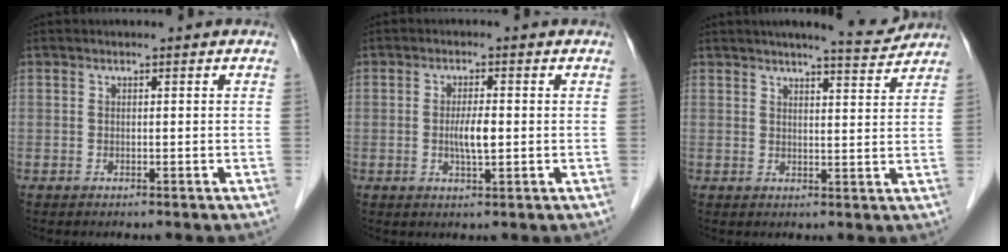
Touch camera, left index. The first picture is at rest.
{"total": 3.3, "force": [-0.4, 0.6, 3.2], "torque": [-0.063, -0.005, -0.005]}
{"total": 5.9, "force": [5.6, 0.1, 2.0], "torque": [-0.034, -0.005, 0.070]}